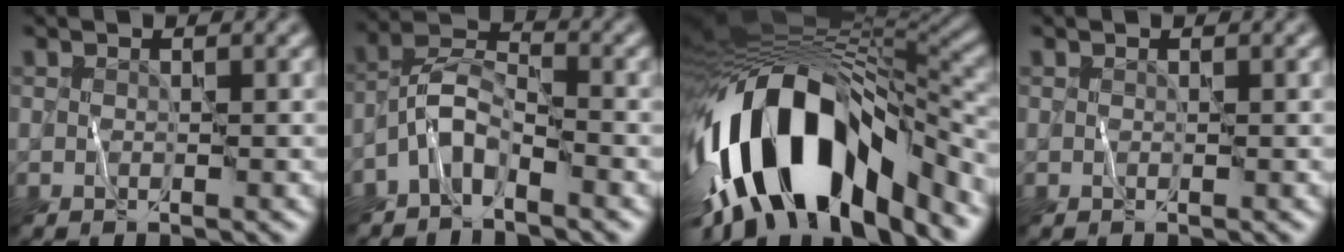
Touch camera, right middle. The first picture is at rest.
{"total": 3.6, "force": [-2.6, 1.4, 2.2], "torque": [-0.035, 0.013, -0.062]}
{"total": 15.9, "force": [-6.1, 7.7, 12.5], "torque": [-0.219, 0.009, -0.103]}
{"total": 0.0}